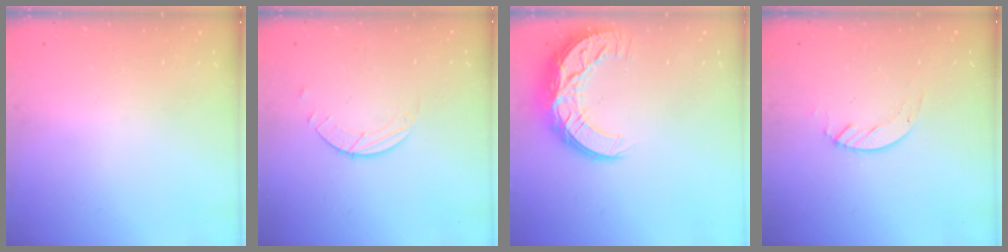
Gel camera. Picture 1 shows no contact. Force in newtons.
{"total": 2.0, "press": 2.0, "slide": 0.2}
{"total": 13.1, "press": 13.1, "slide": 0.6}
{"total": 2.7, "press": 2.7, "slide": 0.2}